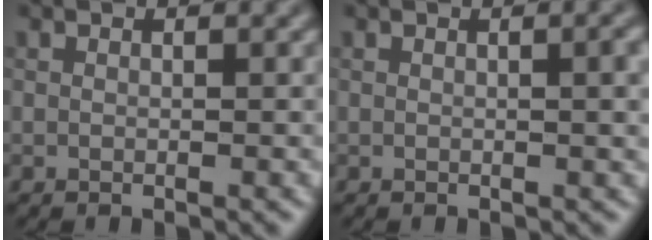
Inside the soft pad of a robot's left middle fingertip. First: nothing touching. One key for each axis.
{"total": 2.4, "fx": 0.2, "fy": 0.7, "fz": 2.3, "tx": -0.025, "ty": 0.004, "tz": 0.000}